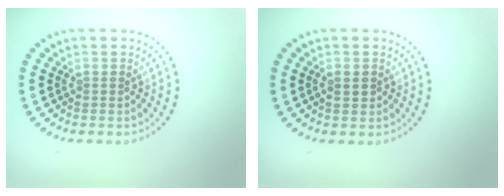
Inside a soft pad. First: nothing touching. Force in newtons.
{"total": 0.9, "press": 0.9, "slide": 0.1}